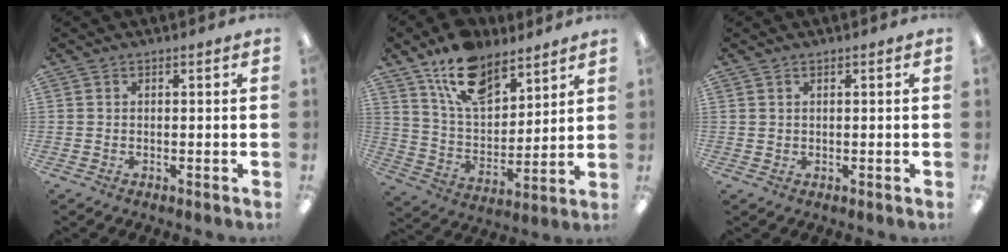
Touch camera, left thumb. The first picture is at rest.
{"total": 15.0, "force": [10.4, 7.8, 7.5], "torque": [-0.128, -0.050, 0.192]}
{"total": 0.8, "force": [0.5, 0.5, 0.0], "torque": [0.000, 0.002, 0.010]}